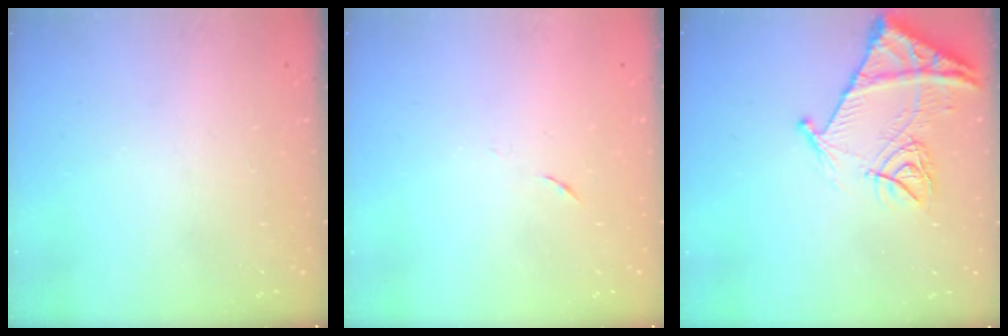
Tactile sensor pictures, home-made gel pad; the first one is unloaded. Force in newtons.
{"total": 3.5, "press": 3.4, "slide": 0.9}
{"total": 13.6, "press": 13.6, "slide": 1.5}